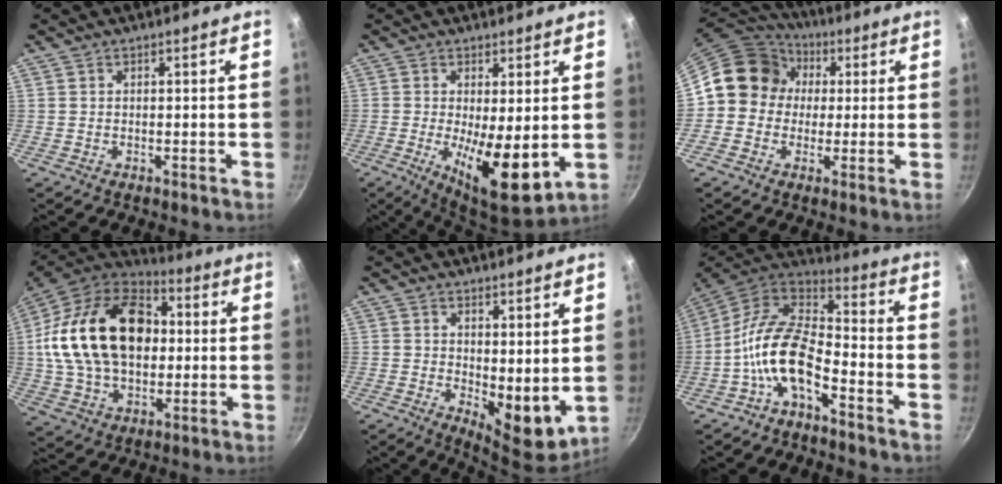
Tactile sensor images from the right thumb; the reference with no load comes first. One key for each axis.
{"total": 11.3, "fx": -0.8, "fy": 3.7, "fz": 10.6, "tx": -0.158, "ty": -0.022, "tz": -0.004}
{"total": 12.9, "fx": 1.5, "fy": 11.7, "fz": 5.1, "tx": -0.047, "ty": 0.028, "tz": 0.003}
{"total": 26.9, "fx": 2.9, "fy": 18.1, "fz": 19.8, "tx": -0.340, "ty": 0.034, "tz": 0.045}
{"total": 8.3, "fx": 1.8, "fy": 4.2, "fz": 7.0, "tx": -0.078, "ty": -0.029, "tz": 0.035}
{"total": 13.8, "fx": -5.7, "fy": 7.0, "fz": 10.4, "tx": -0.194, "ty": 0.064, "tz": -0.125}